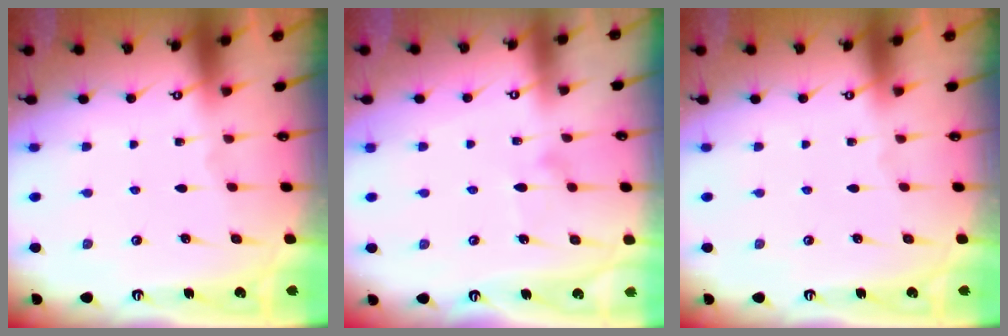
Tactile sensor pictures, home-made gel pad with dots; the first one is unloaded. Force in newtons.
{"total": 7.4, "press": 7.4, "slide": 0.3}
{"total": 0.0}